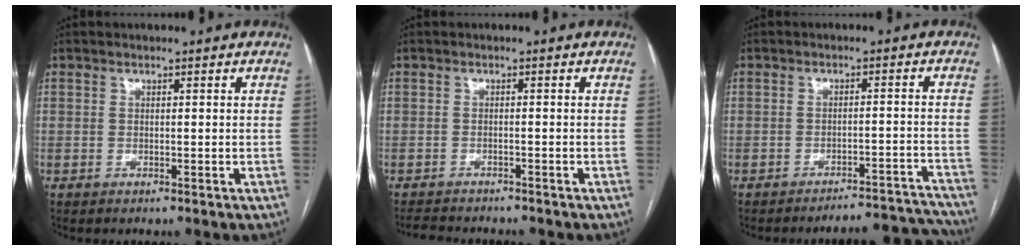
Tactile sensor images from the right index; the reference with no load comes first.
{"total": 5.6, "force": [-5.2, 1.1, 1.8], "torque": [-0.030, -0.008, -0.075]}
{"total": 12.1, "force": [-12.1, -0.4, 0.3], "torque": [0.023, 0.021, -0.147]}